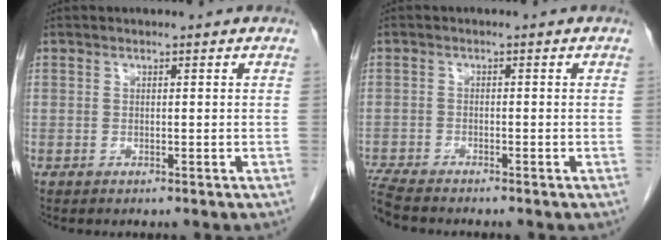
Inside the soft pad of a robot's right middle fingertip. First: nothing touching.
{"total": 4.7, "force": [-4.5, 0.4, 1.5], "torque": [-0.034, -0.021, -0.085]}